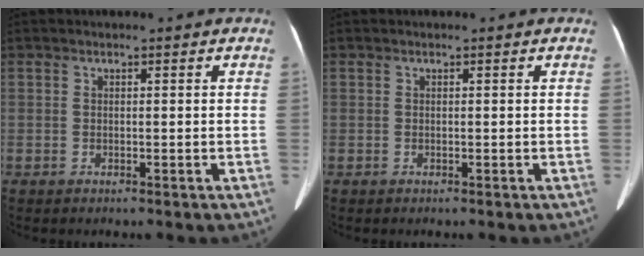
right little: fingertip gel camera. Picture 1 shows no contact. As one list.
[{"total": 0.0}]